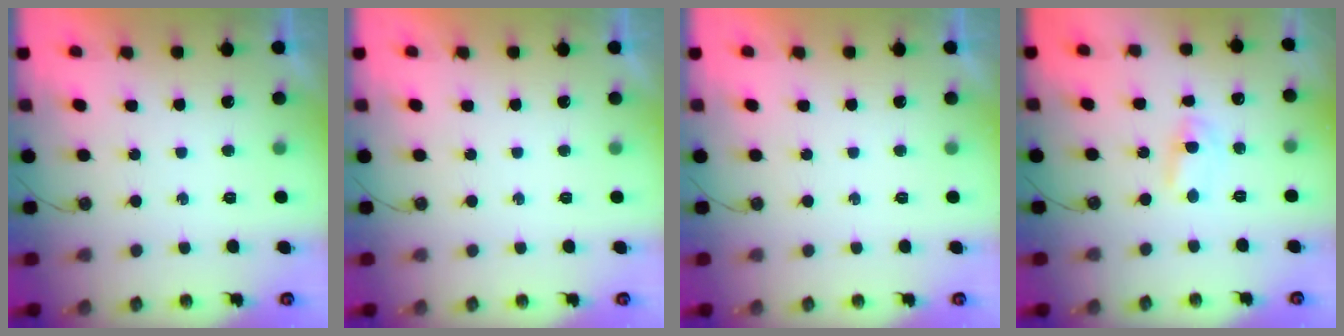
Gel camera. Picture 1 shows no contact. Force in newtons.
{"total": 0.0}
{"total": 0.0}
{"total": 2.9, "press": 2.9, "slide": 0.4}